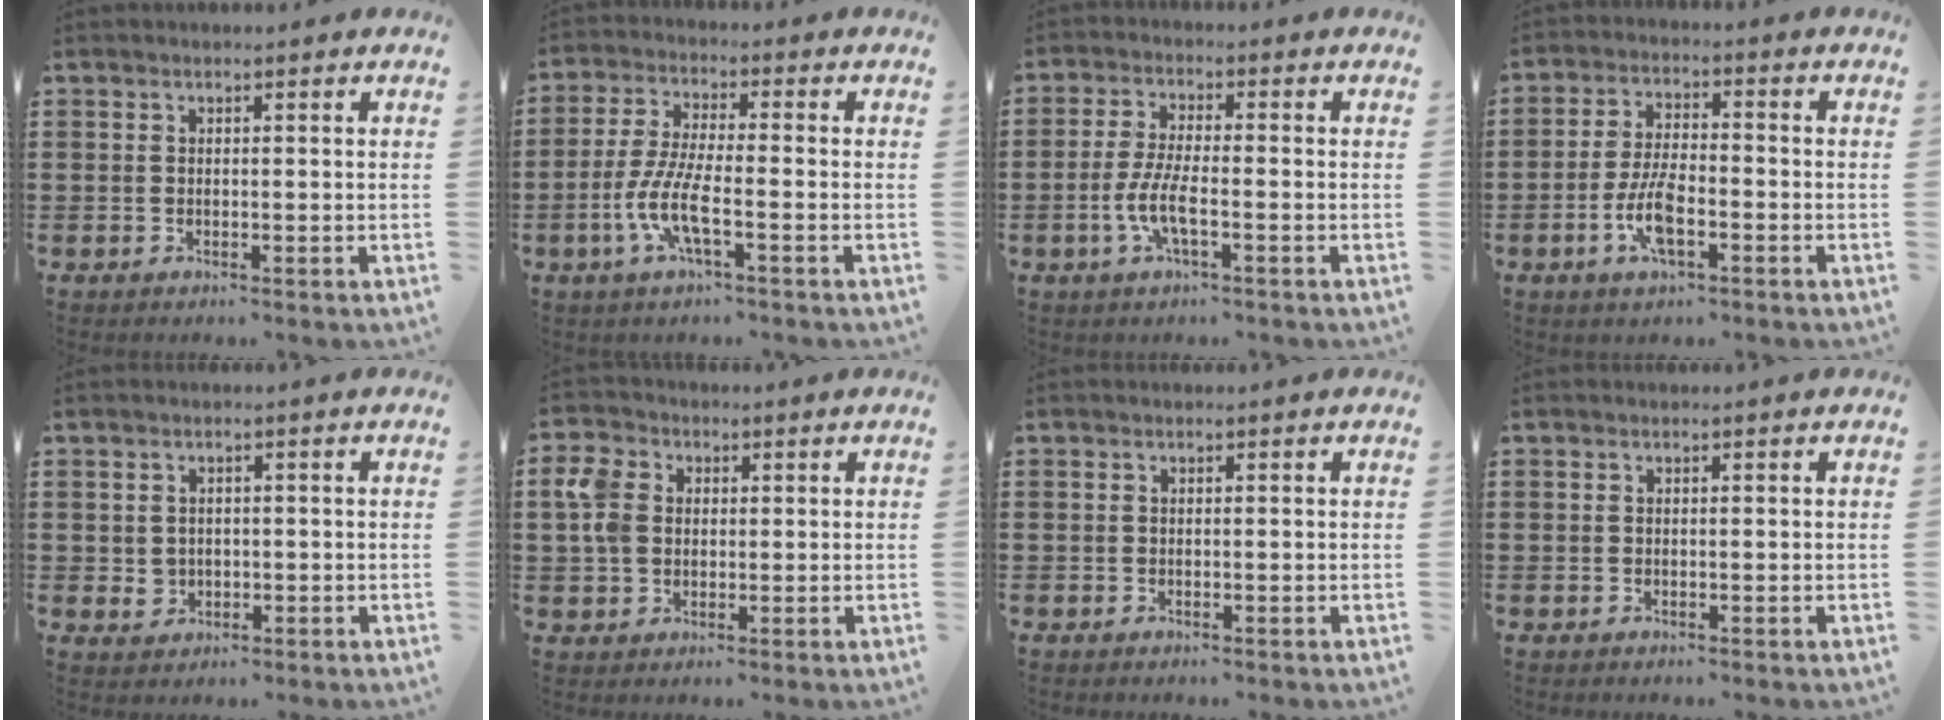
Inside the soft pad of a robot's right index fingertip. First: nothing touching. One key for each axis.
{"total": 7.2, "fx": -3.2, "fy": 1.6, "fz": 6.3, "tx": -0.153, "ty": -0.016, "tz": -0.069}
{"total": 5.6, "fx": -2.1, "fy": 1.2, "fz": 5.0, "tx": -0.113, "ty": -0.010, "tz": -0.046}
{"total": 6.9, "fx": -2.7, "fy": 2.5, "fz": 5.9, "tx": -0.130, "ty": -0.003, "tz": -0.054}
{"total": 1.8, "fx": -0.1, "fy": 1.7, "fz": 0.7, "tx": -0.019, "ty": 0.007, "tz": -0.005}
{"total": 5.6, "fx": 1.0, "fy": 4.6, "fz": 3.1, "tx": -0.088, "ty": 0.012, "tz": 0.014}
{"total": 0.0}
{"total": 0.0}